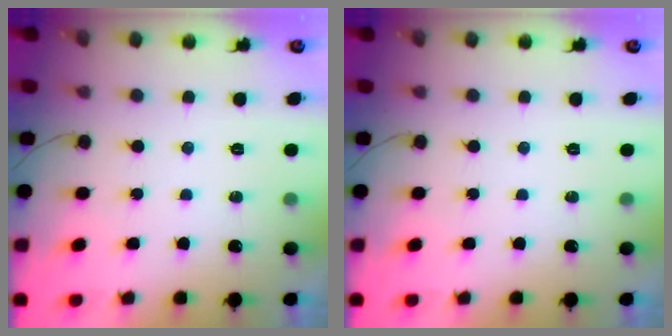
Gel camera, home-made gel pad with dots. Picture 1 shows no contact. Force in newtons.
{"total": 0.0}